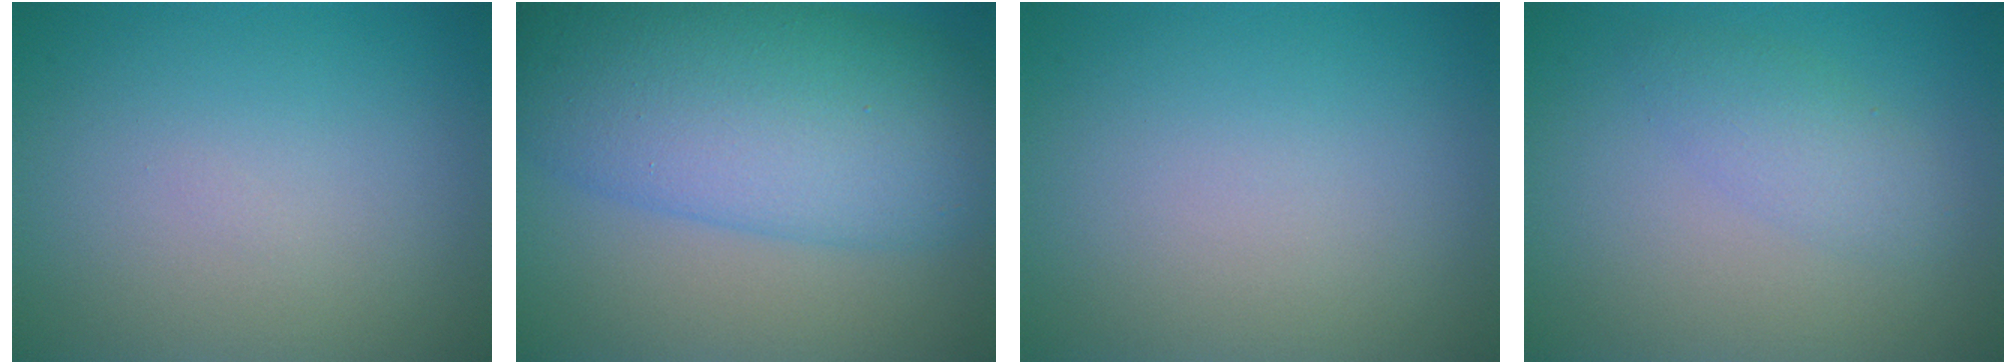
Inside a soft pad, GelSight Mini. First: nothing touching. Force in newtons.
{"total": 11.4, "press": 11.4, "slide": 0.1}
{"total": 0.0}
{"total": 2.2, "press": 2.2, "slide": 0.1}